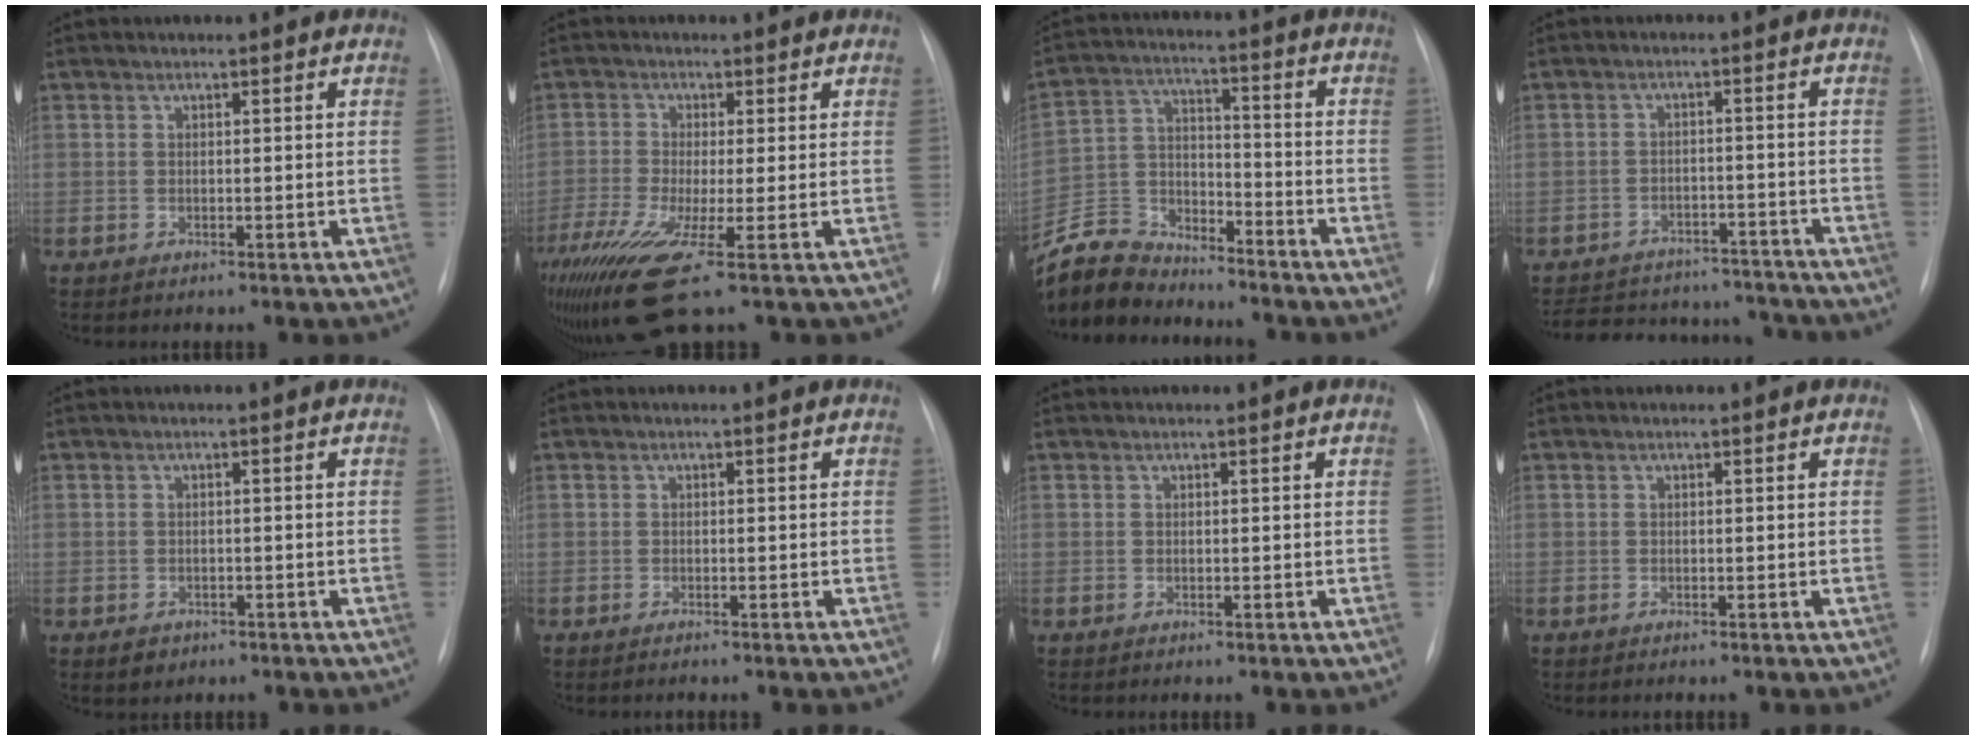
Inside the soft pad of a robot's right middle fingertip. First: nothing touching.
{"total": 13.0, "force": [-6.8, 2.2, 10.9], "torque": [-0.242, -0.035, -0.122]}
{"total": 10.8, "force": [-10.4, 3.0, 0.9], "torque": [-0.024, 0.016, -0.201]}
{"total": 17.2, "force": [-15.6, 5.6, 4.4], "torque": [-0.103, 0.012, -0.208]}
{"total": 2.1, "force": [-1.3, 1.5, 0.7], "torque": [-0.011, 0.001, -0.011]}
{"total": 0.6, "force": [-0.5, 0.0, 0.3], "torque": [-0.008, -0.002, -0.007]}
{"total": 0.0}
{"total": 0.0}